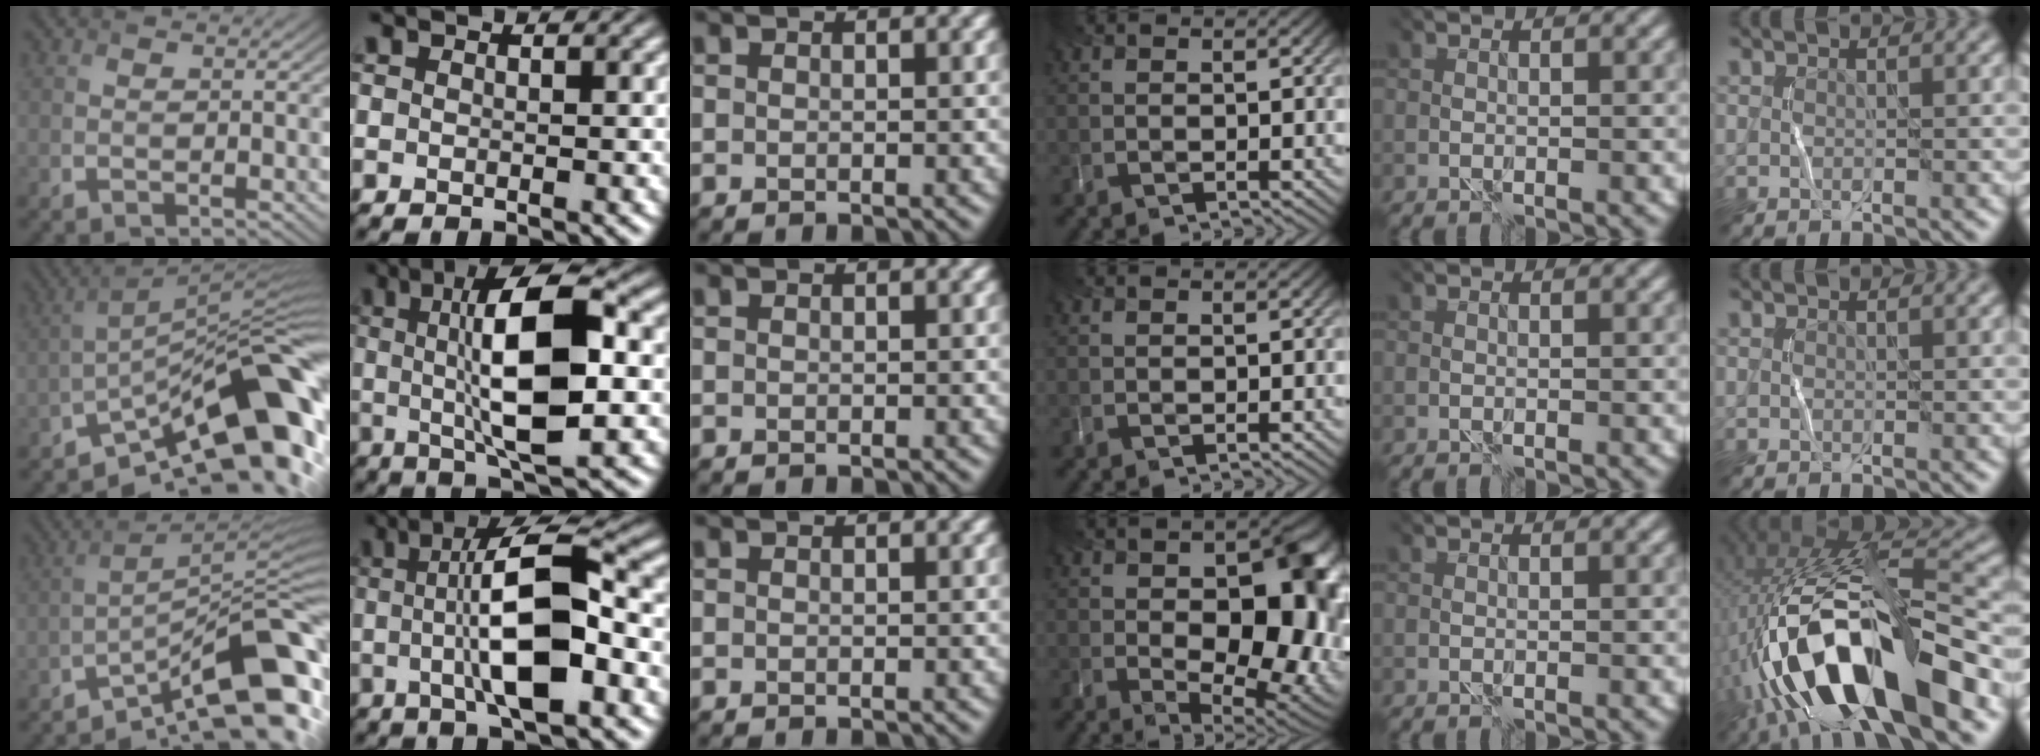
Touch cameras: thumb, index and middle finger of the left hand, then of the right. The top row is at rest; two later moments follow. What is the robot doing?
{"motion": "wrap", "object": "string"}